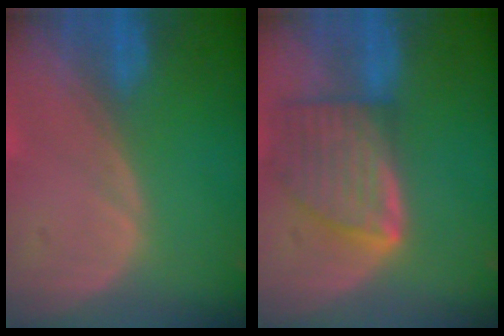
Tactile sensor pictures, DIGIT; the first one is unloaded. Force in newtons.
{"total": 8.0, "press": 7.2, "slide": 3.6}